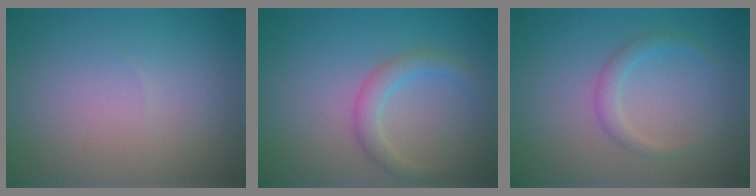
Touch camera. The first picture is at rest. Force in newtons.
{"total": 2.3, "press": 2.3, "slide": 0.0}
{"total": 1.7, "press": 1.7, "slide": 0.1}